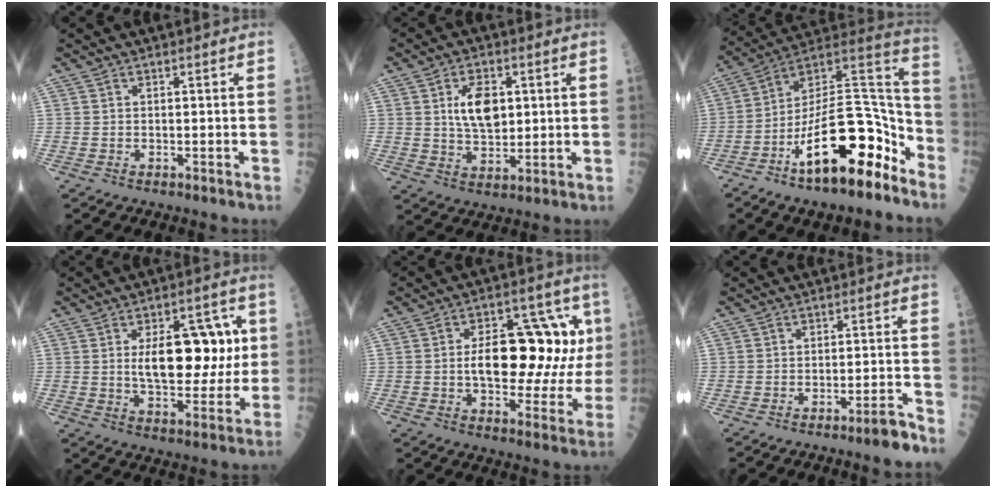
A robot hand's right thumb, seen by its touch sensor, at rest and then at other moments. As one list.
[{"total": 8.8, "force": [2.0, 5.1, 7.0], "torque": [-0.098, -0.011, 0.039]}, {"total": 23.0, "force": [-11.8, 9.1, 17.6], "torque": [-0.272, 0.092, -0.187]}, {"total": 15.7, "force": [2.2, 8.2, 13.2], "torque": [-0.150, 0.001, 0.038]}, {"total": 19.6, "force": [2.4, 10.1, 16.7], "torque": [-0.189, 0.023, 0.036]}, {"total": 4.4, "force": [-3.2, 0.4, 2.9], "torque": [-0.043, 0.030, -0.045]}]